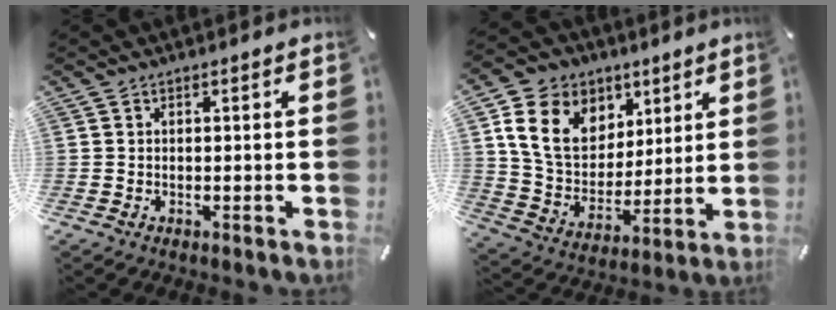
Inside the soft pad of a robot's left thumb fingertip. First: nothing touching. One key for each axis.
{"total": 16.6, "fx": 7.1, "fy": 12.8, "fz": 7.8, "tx": -0.154, "ty": -0.016, "tz": 0.142}